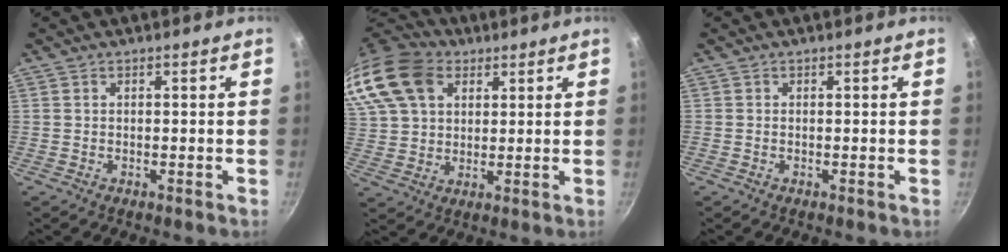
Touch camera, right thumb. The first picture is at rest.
{"total": 22.1, "force": [9.4, 15.8, 12.2], "torque": [-0.281, 0.028, 0.174]}
{"total": 0.0}